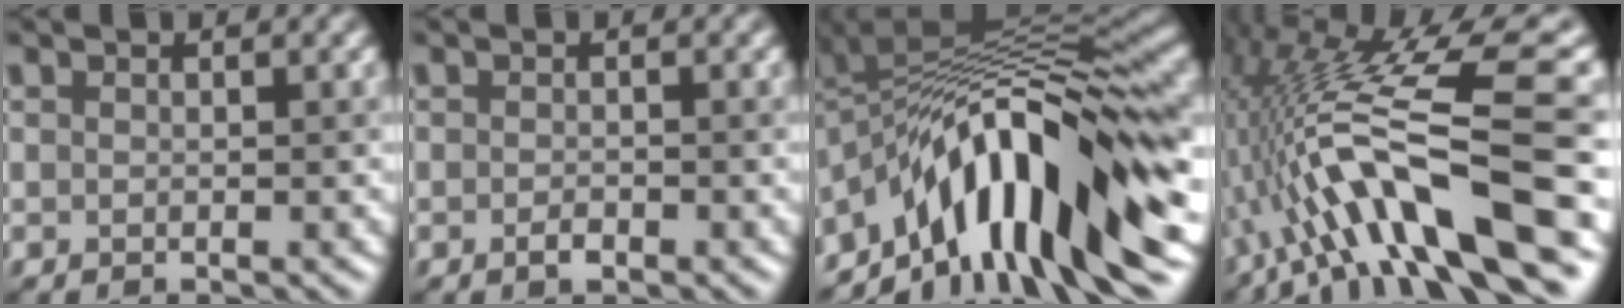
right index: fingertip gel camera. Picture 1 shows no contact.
{"total": 0.9, "force": [-0.5, 0.3, 0.7], "torque": [-0.014, 0.000, -0.008]}
{"total": 14.0, "force": [-5.1, 4.5, 12.3], "torque": [-0.183, 0.028, -0.083]}
{"total": 13.6, "force": [-2.8, 3.0, 12.9], "torque": [-0.226, 0.017, -0.042]}